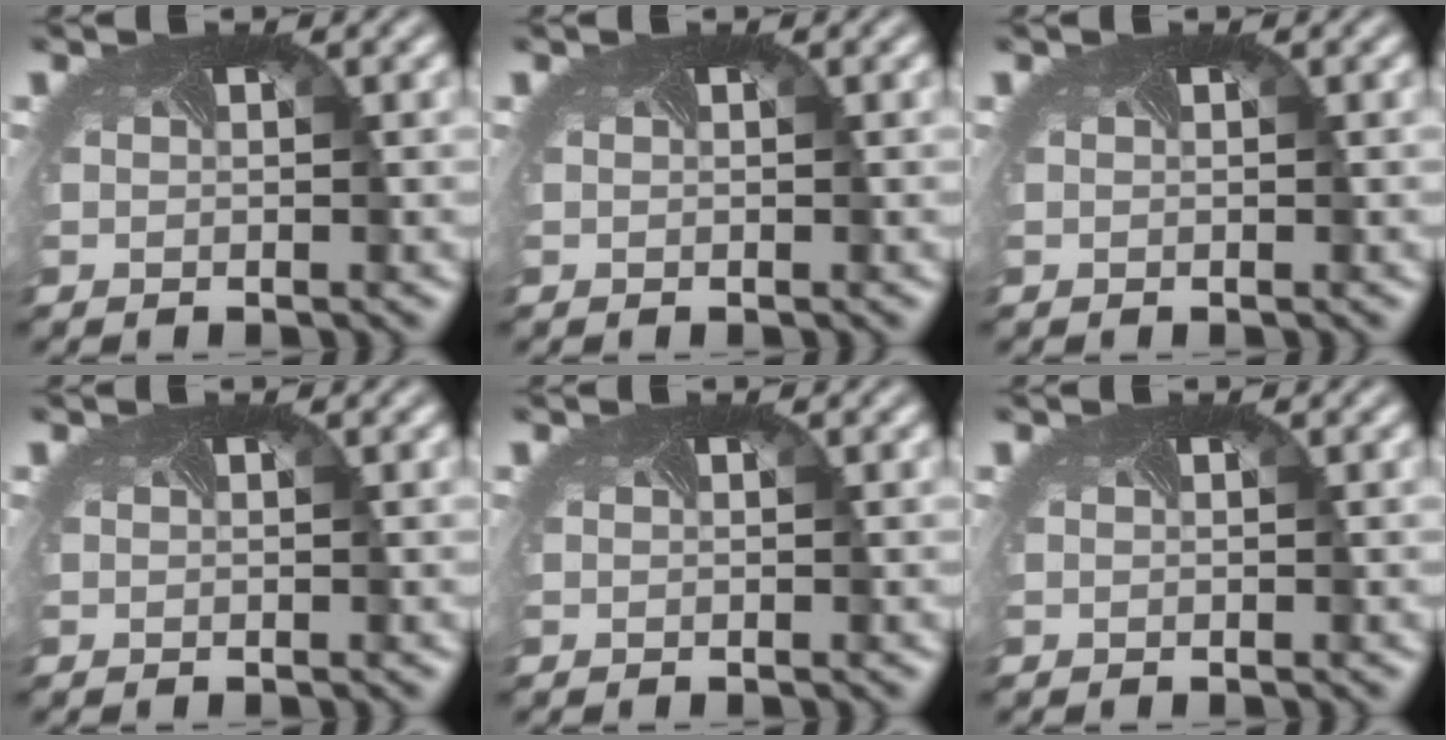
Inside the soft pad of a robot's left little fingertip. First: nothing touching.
{"total": 0.0}
{"total": 0.0}
{"total": 0.0}
{"total": 0.0}
{"total": 0.0}